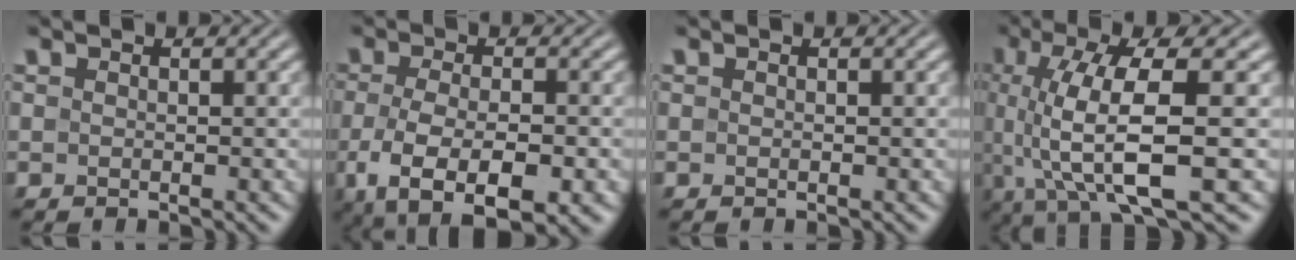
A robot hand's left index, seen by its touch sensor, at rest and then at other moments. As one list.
[{"total": 7.7, "force": [-3.3, 3.4, 6.1], "torque": [-0.121, -0.021, -0.049]}, {"total": 0.0}, {"total": 9.0, "force": [-0.1, 2.4, 8.7], "torque": [-0.164, -0.003, 0.004]}]